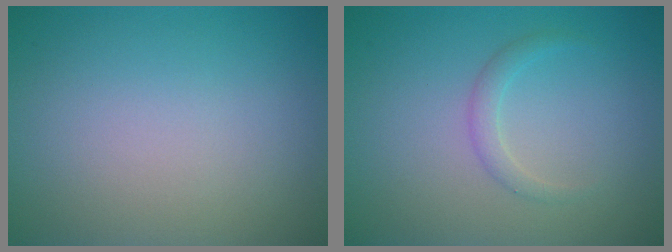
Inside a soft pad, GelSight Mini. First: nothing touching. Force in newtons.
{"total": 1.2, "press": 1.2, "slide": 0.0}